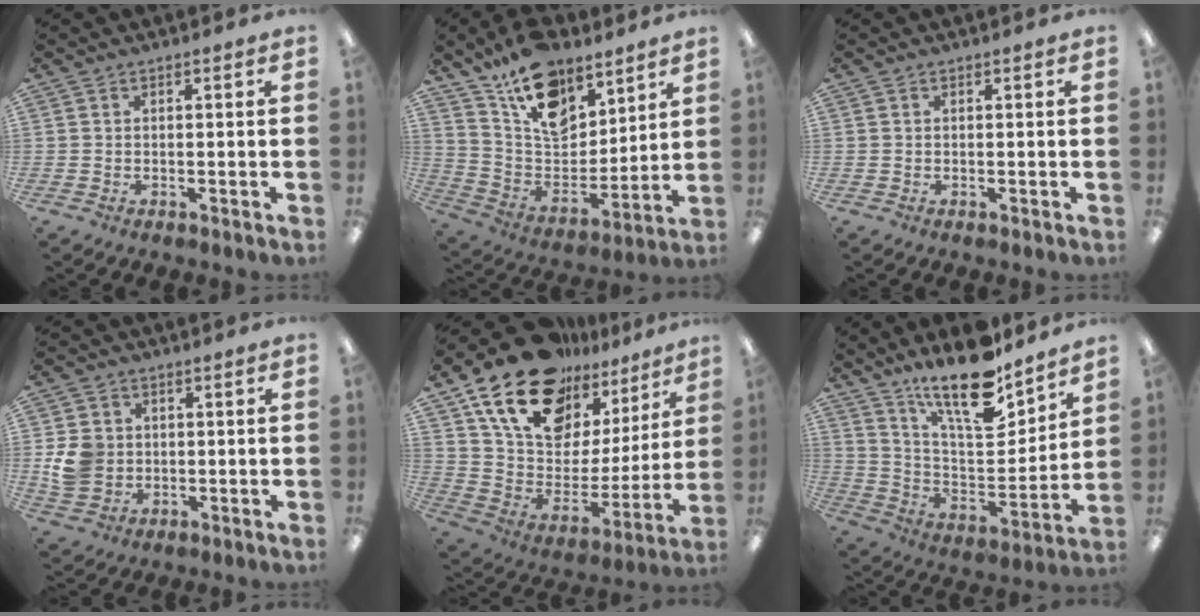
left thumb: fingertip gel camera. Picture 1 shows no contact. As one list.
[{"total": 17.9, "force": [11.9, 10.4, 8.2], "torque": [-0.146, -0.073, 0.221]}, {"total": 0.0}, {"total": 7.3, "force": [0.5, 6.5, 3.2], "torque": [-0.064, 0.010, 0.013]}, {"total": 20.6, "force": [15.5, 10.4, 8.8], "torque": [-0.168, -0.106, 0.280]}, {"total": 18.7, "force": [14.7, 5.5, 10.1], "torque": [-0.187, -0.100, 0.255]}]